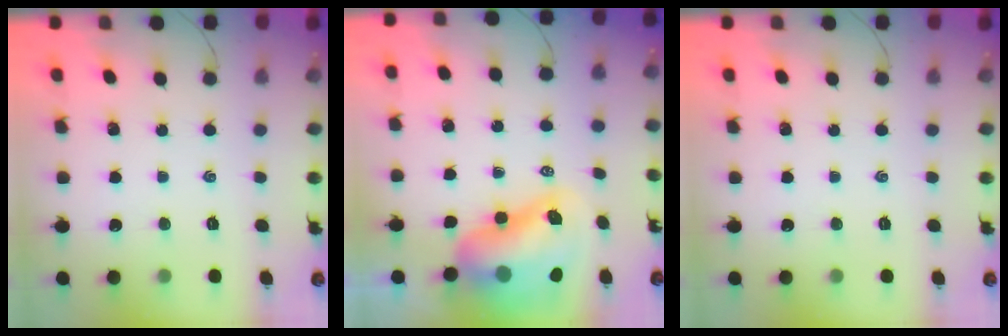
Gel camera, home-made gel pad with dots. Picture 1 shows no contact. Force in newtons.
{"total": 12.7, "press": 12.2, "slide": 3.4}
{"total": 0.0}